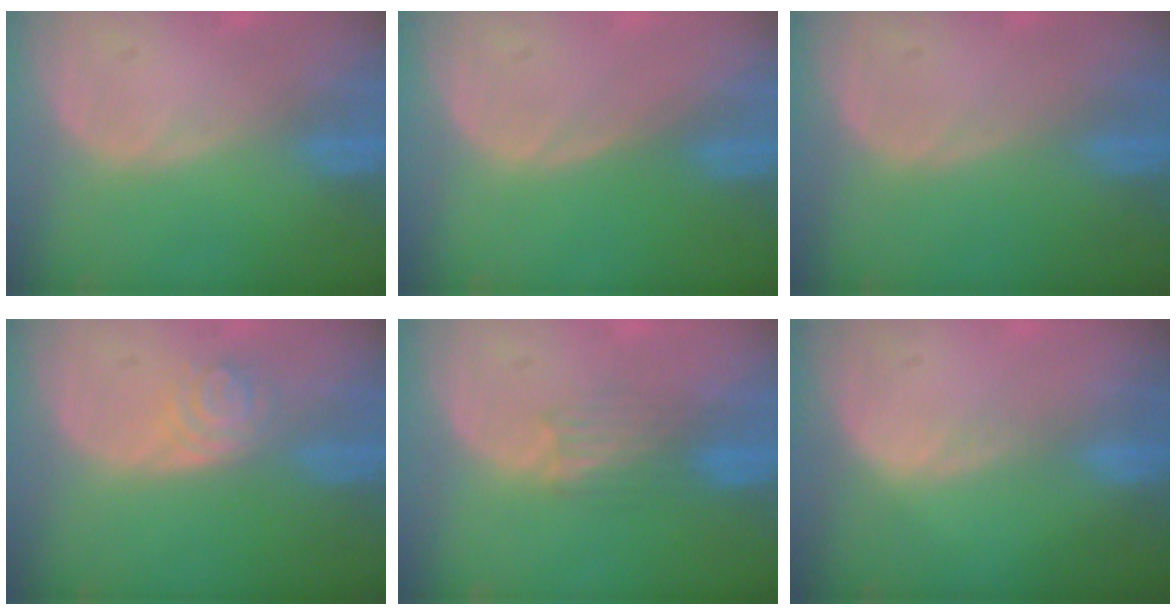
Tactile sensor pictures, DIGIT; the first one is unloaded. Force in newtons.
{"total": 0.0}
{"total": 0.0}
{"total": 4.0, "press": 3.6, "slide": 1.7}
{"total": 3.4, "press": 3.3, "slide": 0.5}
{"total": 1.1, "press": 0.7, "slide": 0.9}